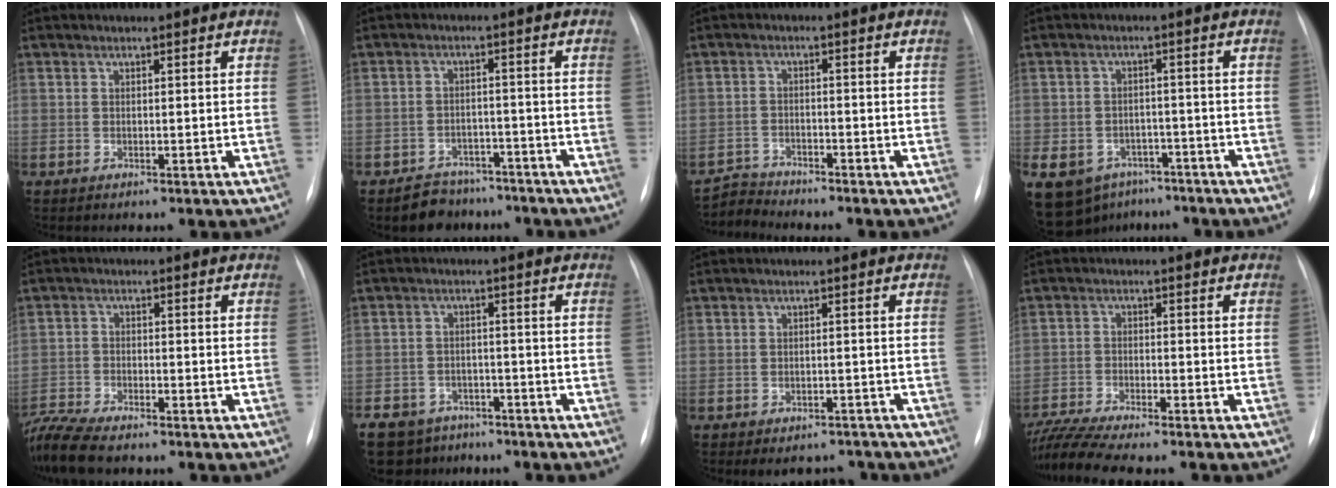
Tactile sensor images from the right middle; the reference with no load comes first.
{"total": 5.8, "force": [-4.7, 3.3, 0.4], "torque": [-0.003, 0.011, -0.070]}
{"total": 3.3, "force": [-3.0, -0.3, -1.3], "torque": [0.027, -0.015, -0.056]}
{"total": 15.0, "force": [-8.8, 10.8, 5.6], "torque": [-0.149, 0.005, -0.113]}
{"total": 9.2, "force": [-8.1, 1.5, 4.2], "torque": [-0.090, -0.014, -0.145]}
{"total": 11.8, "force": [-9.0, 6.9, 3.1], "torque": [-0.076, -0.003, -0.121]}
{"total": 6.0, "force": [-5.3, 2.7, 0.9], "torque": [0.003, 0.013, -0.060]}
{"total": 10.3, "force": [-9.1, -0.1, 4.7], "torque": [-0.083, -0.015, -0.151]}